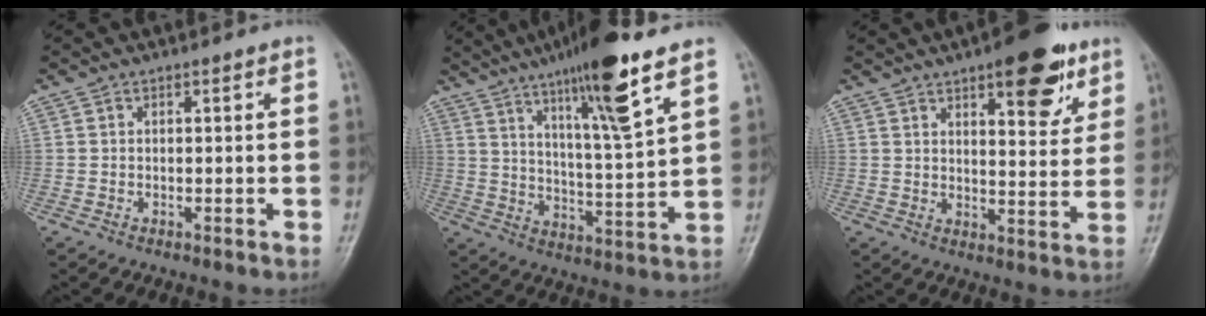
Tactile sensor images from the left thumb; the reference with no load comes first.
{"total": 16.3, "force": [10.1, 1.5, 12.7], "torque": [-0.208, -0.050, 0.168]}
{"total": 13.3, "force": [7.6, 5.0, 9.7], "torque": [-0.093, -0.034, 0.102]}